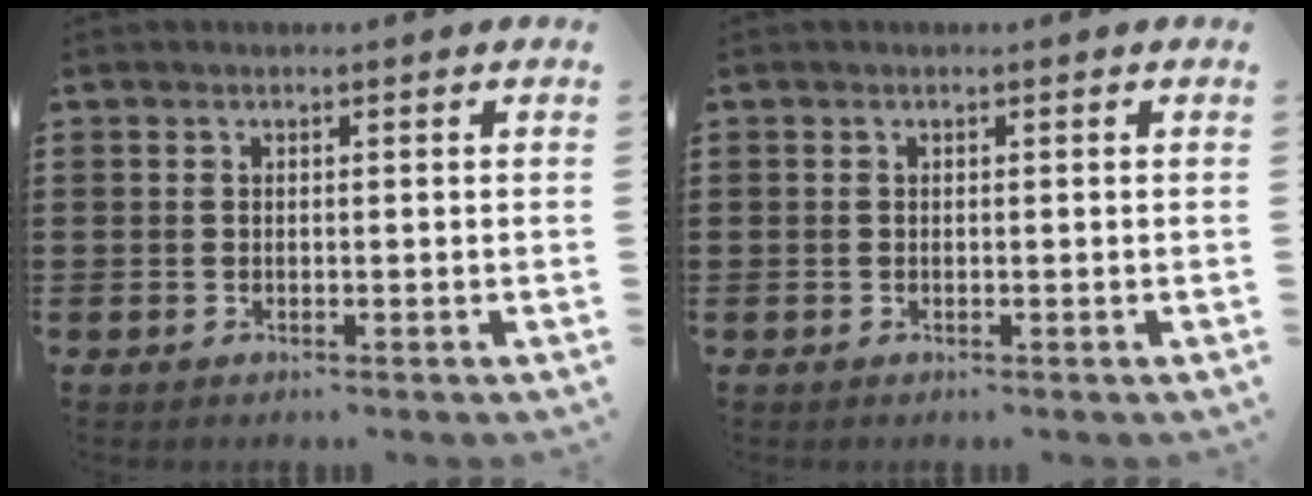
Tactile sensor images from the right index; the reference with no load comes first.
{"total": 0.0}